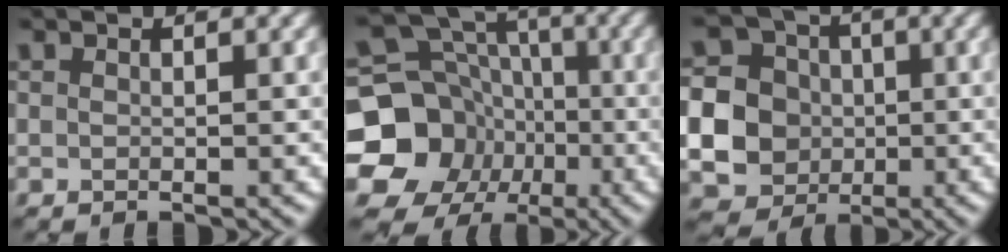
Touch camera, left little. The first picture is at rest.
{"total": 13.5, "force": [-4.4, 12.0, 4.2], "torque": [-0.097, -0.021, -0.098]}
{"total": 16.5, "force": [-2.3, 15.7, 4.2], "torque": [-0.124, -0.019, -0.065]}